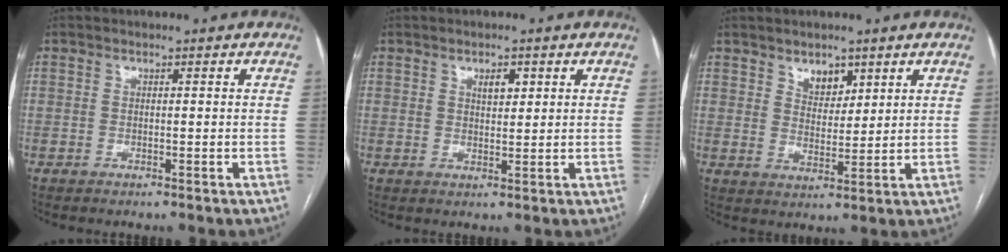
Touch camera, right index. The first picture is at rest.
{"total": 2.6, "force": [1.1, 1.3, 1.9], "torque": [-0.029, 0.001, 0.020]}
{"total": 4.4, "force": [2.8, 2.7, 2.2], "torque": [-0.032, -0.002, 0.053]}